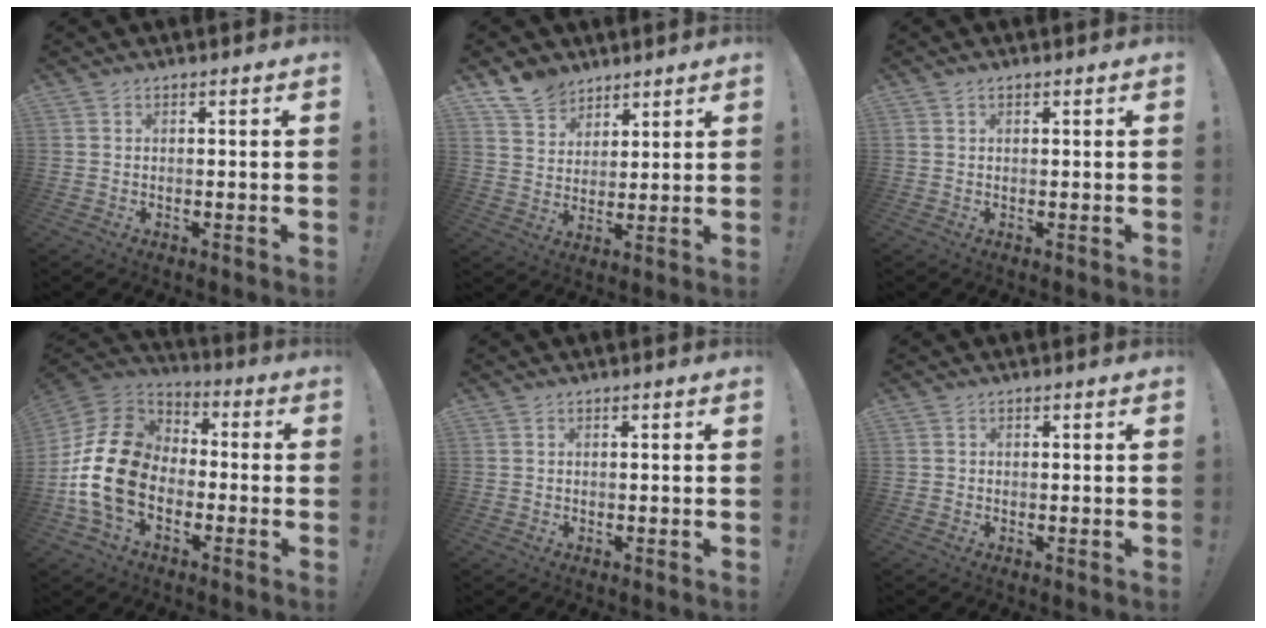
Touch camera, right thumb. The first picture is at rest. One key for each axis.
{"total": 9.5, "fx": 7.5, "fy": 5.6, "fz": 1.5, "tx": -0.030, "ty": -0.051, "tz": 0.147}
{"total": 0.8, "fx": 0.5, "fy": 0.4, "fz": 0.5, "tx": -0.016, "ty": 0.004, "tz": 0.010}
{"total": 18.5, "fx": -3.5, "fy": 13.5, "fz": 12.2, "tx": -0.235, "ty": 0.035, "tz": -0.051}
{"total": 2.5, "fx": 0.9, "fy": 2.3, "fz": 0.1, "tx": 0.012, "ty": -0.006, "tz": 0.014}
{"total": 0.9, "fx": -0.2, "fy": 0.9, "fz": 0.1, "tx": -0.004, "ty": 0.004, "tz": -0.002}